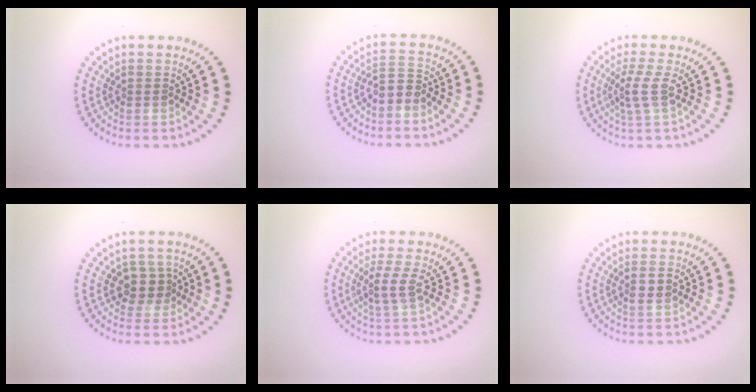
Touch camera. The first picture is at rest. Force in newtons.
{"total": 2.0, "press": 1.5, "slide": 1.3}
{"total": 2.2, "press": 1.5, "slide": 1.6}
{"total": 2.2, "press": 1.9, "slide": 1.2}
{"total": 2.1, "press": 1.6, "slide": 1.3}
{"total": 1.2, "press": 1.1, "slide": 0.5}